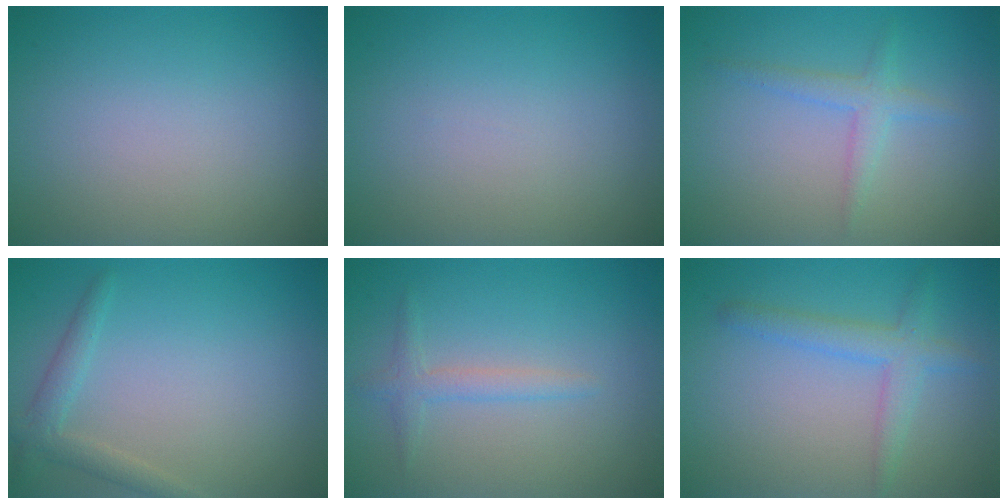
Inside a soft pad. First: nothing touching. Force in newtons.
{"total": 0.0}
{"total": 2.0, "press": 2.0, "slide": 0.0}
{"total": 2.0, "press": 2.0, "slide": 0.1}
{"total": 1.7, "press": 1.7, "slide": 0.1}
{"total": 2.9, "press": 2.9, "slide": 0.1}